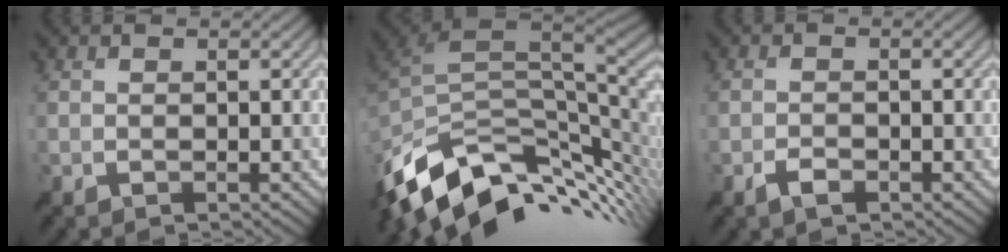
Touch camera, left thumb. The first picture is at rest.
{"total": 13.1, "force": [-4.2, 7.7, 9.8], "torque": [-0.206, -0.022, -0.067]}
{"total": 1.4, "force": [-1.1, 0.5, 0.8], "torque": [-0.018, -0.001, -0.020]}